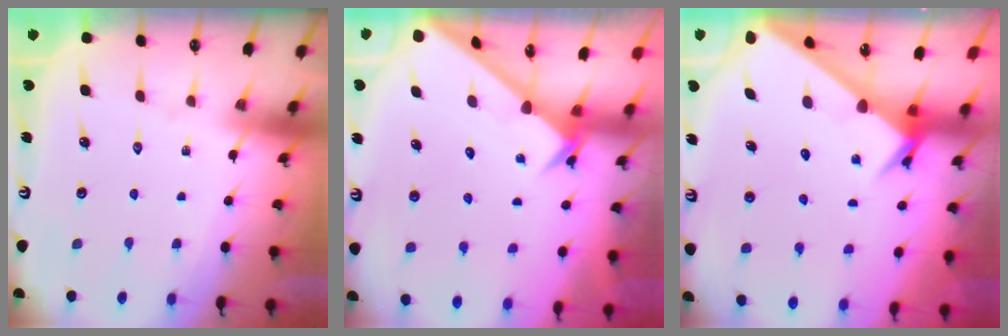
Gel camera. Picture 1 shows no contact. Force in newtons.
{"total": 2.4, "press": 2.4, "slide": 0.2}
{"total": 2.4, "press": 2.4, "slide": 0.2}